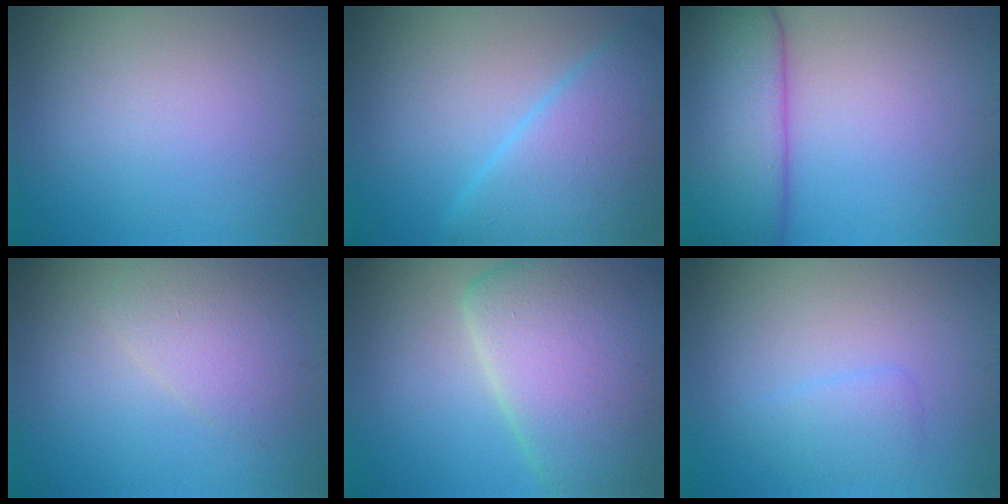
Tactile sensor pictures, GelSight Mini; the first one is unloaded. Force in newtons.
{"total": 6.8, "press": 6.8, "slide": 0.5}
{"total": 11.0, "press": 11.0, "slide": 0.8}
{"total": 2.6, "press": 2.6, "slide": 0.2}
{"total": 11.6, "press": 11.5, "slide": 0.9}
{"total": 1.8, "press": 1.8, "slide": 0.0}